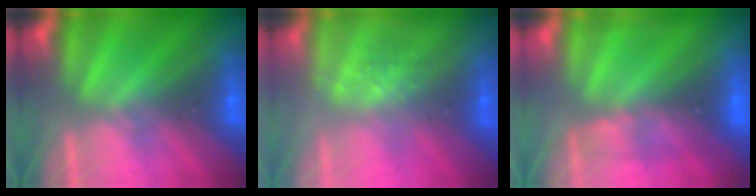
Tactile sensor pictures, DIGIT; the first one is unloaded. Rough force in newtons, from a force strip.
{"total": 2.8}
{"total": 2.3}